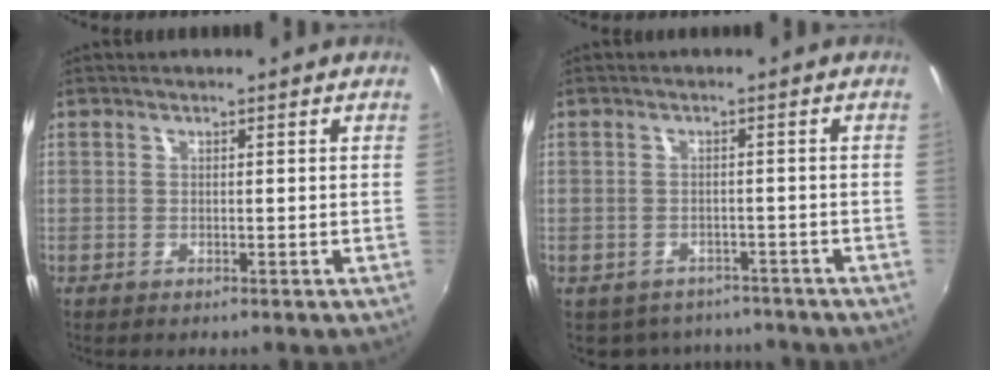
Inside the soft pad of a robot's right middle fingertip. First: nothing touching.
{"total": 8.5, "force": [-6.1, 5.3, 2.5], "torque": [-0.070, -0.008, -0.079]}